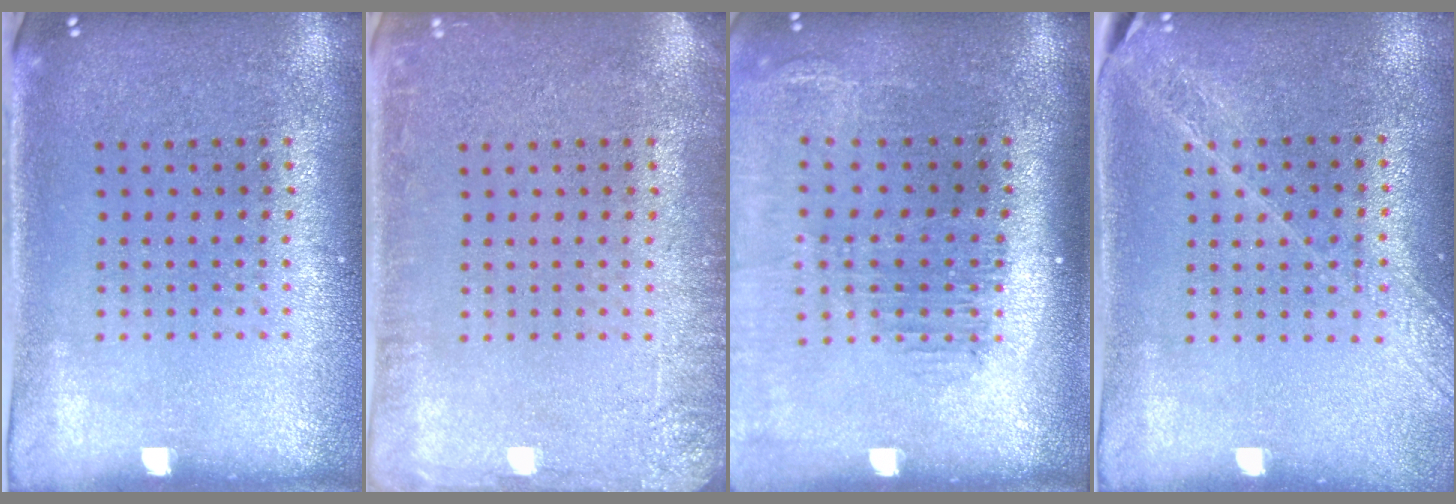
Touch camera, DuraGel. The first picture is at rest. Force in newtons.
{"total": 2.1, "press": 2.1, "slide": 0.3}
{"total": 1.7, "press": 1.5, "slide": 0.7}
{"total": 1.6, "press": 1.5, "slide": 0.6}